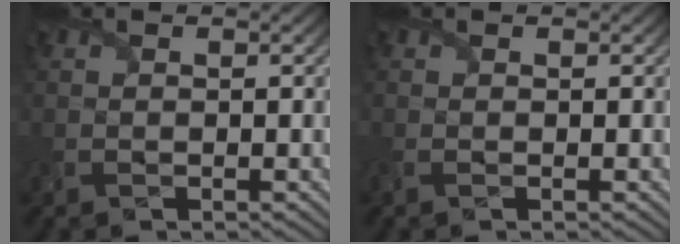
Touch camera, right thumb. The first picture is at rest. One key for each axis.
{"total": 1.1, "fx": 0.2, "fy": 0.8, "fz": 0.8, "tx": -0.020, "ty": 0.003, "tz": 0.000}